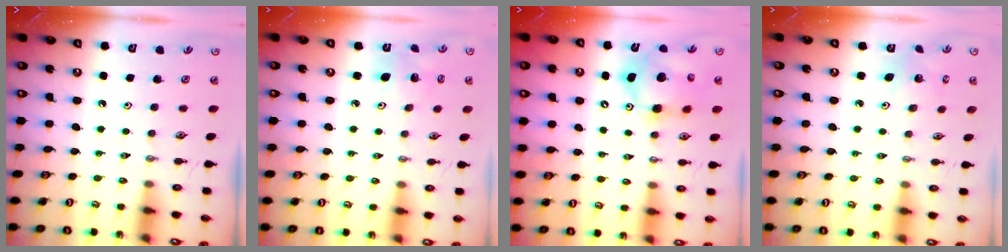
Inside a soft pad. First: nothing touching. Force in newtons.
{"total": 4.9, "press": 4.6, "slide": 1.5}
{"total": 12.0, "press": 11.8, "slide": 2.6}
{"total": 3.8, "press": 3.8, "slide": 0.3}